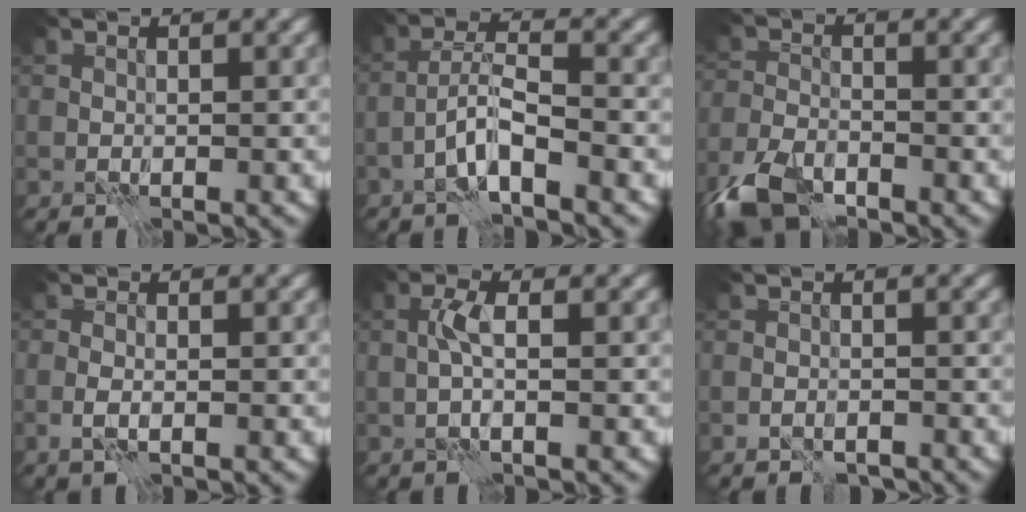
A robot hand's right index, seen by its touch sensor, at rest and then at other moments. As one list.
[{"total": 3.4, "force": [-2.2, 0.2, 2.6], "torque": [-0.047, 0.017, -0.050]}, {"total": 6.4, "force": [-4.8, 2.4, 3.5], "torque": [-0.075, -0.015, -0.105]}, {"total": 1.1, "force": [-0.4, 0.3, 0.9], "torque": [-0.021, -0.002, -0.009]}, {"total": 1.8, "force": [0.0, 0.1, 1.8], "torque": [-0.038, 0.010, -0.005]}, {"total": 1.0, "force": [-0.9, 0.2, 0.3], "torque": [-0.001, 0.002, -0.016]}]